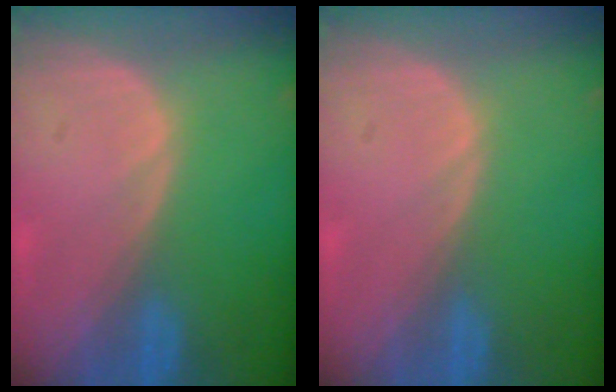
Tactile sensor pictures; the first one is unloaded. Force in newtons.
{"total": 0.0}